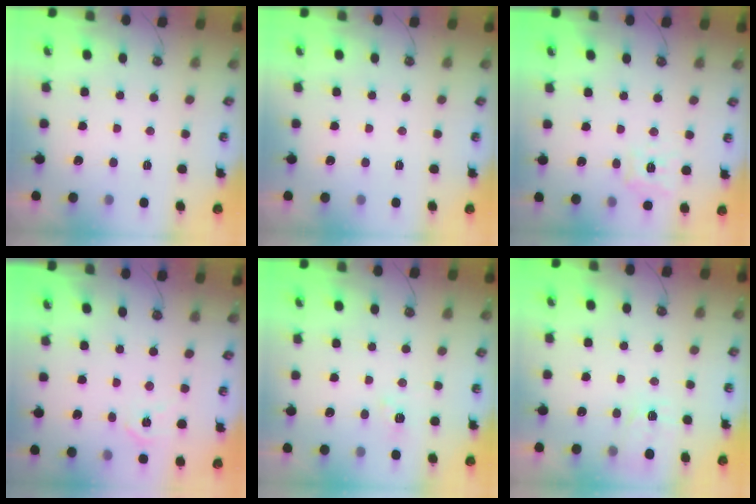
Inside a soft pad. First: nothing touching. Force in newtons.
{"total": 0.0}
{"total": 11.3, "press": 11.3, "slide": 1.4}
{"total": 5.3, "press": 5.3, "slide": 0.3}
{"total": 3.9, "press": 3.8, "slide": 0.6}
{"total": 5.7, "press": 5.7, "slide": 0.6}